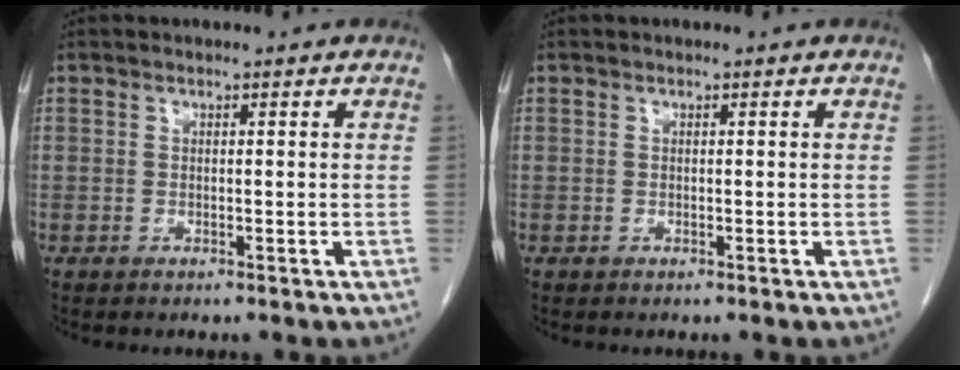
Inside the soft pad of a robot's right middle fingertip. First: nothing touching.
{"total": 0.0}